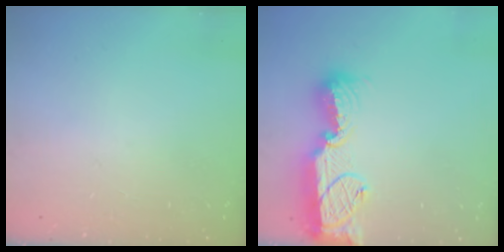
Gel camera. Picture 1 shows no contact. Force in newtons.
{"total": 16.5, "press": 16.4, "slide": 1.6}